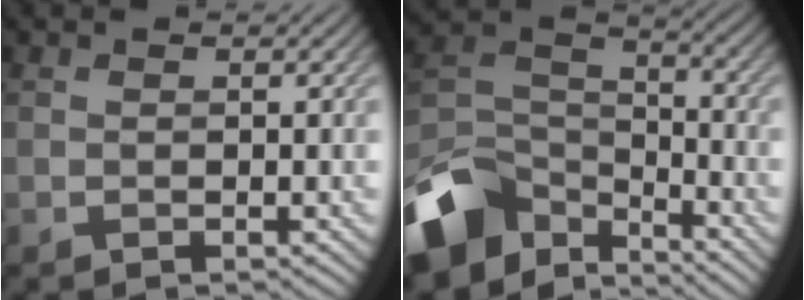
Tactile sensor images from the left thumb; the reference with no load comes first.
{"total": 13.6, "force": [-8.5, 7.7, 7.4], "torque": [-0.199, -0.018, -0.162]}